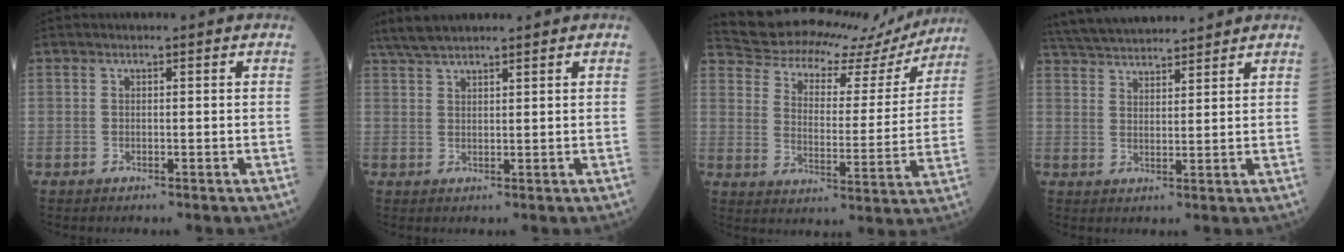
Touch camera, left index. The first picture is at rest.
{"total": 5.7, "force": [5.1, 0.7, 2.6], "torque": [-0.054, 0.031, 0.099]}
{"total": 20.1, "force": [17.6, 7.6, 6.0], "torque": [-0.097, 0.004, 0.227]}
{"total": 12.1, "force": [11.4, 1.7, 3.8], "torque": [-0.076, 0.038, 0.191]}